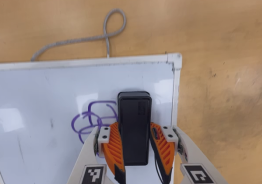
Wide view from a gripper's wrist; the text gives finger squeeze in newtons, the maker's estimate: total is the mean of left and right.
{"total": 15.0, "left": 15.3, "right": 14.6}